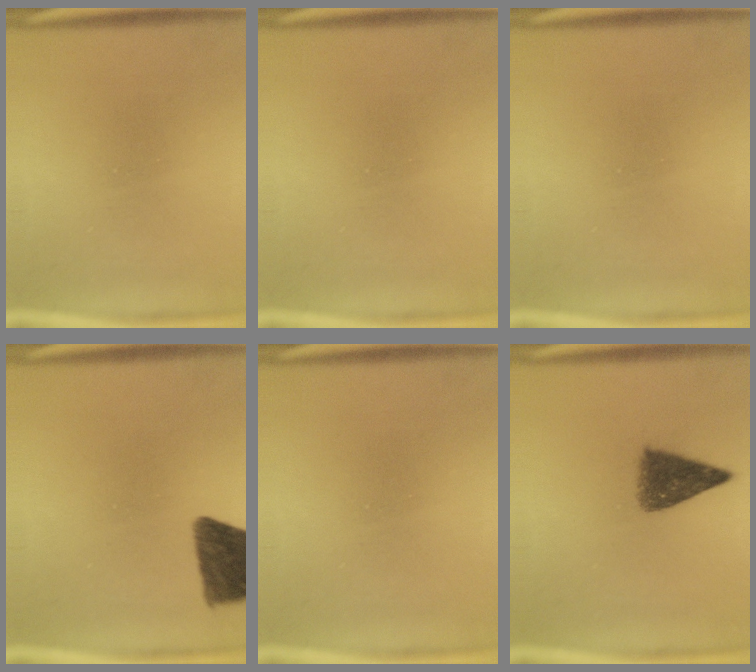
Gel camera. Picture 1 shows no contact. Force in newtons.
{"total": 0.0}
{"total": 0.0}
{"total": 11.2}
{"total": 0.0}
{"total": 6.3}